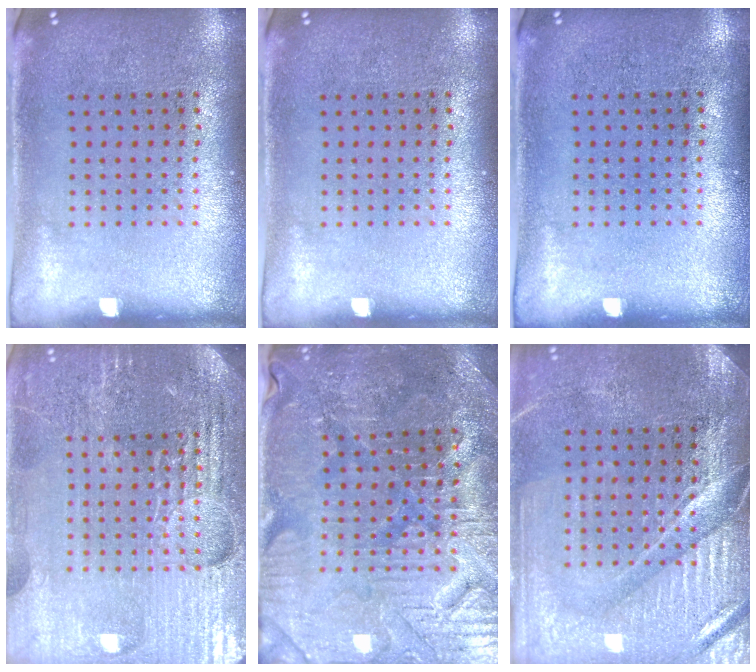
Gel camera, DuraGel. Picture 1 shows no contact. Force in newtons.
{"total": 0.0}
{"total": 0.0}
{"total": 5.1, "press": 4.8, "slide": 1.9}
{"total": 3.6, "press": 3.5, "slide": 0.5}
{"total": 3.8, "press": 3.6, "slide": 1.3}